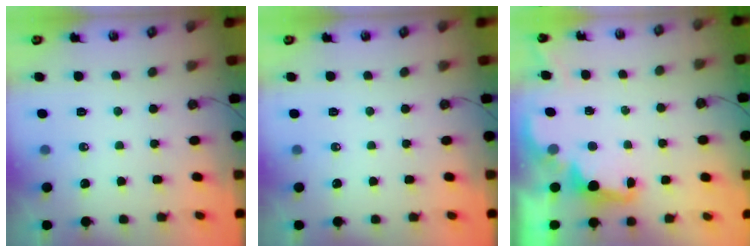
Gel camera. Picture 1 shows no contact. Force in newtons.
{"total": 0.0}
{"total": 2.8, "press": 2.6, "slide": 0.8}